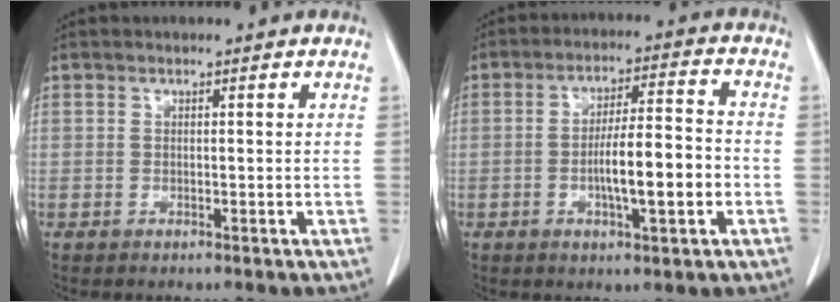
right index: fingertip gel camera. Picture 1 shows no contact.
{"total": 9.0, "force": [-2.2, 1.4, 8.6], "torque": [-0.147, 0.011, -0.034]}